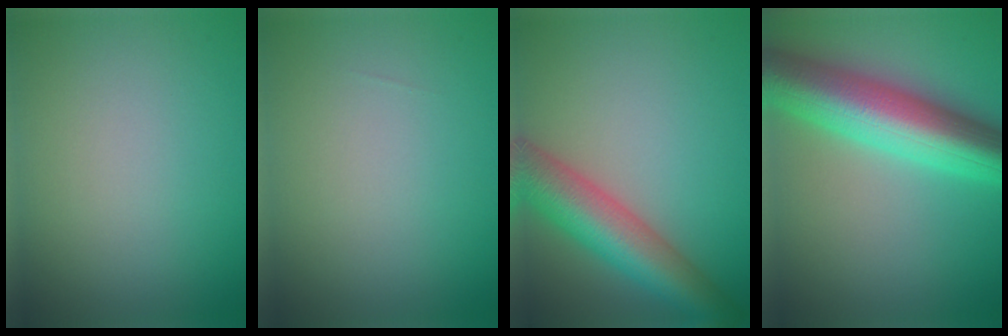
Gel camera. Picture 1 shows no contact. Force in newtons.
{"total": 0.0}
{"total": 8.2, "press": 8.2, "slide": 0.4}
{"total": 11.4, "press": 11.4, "slide": 0.2}